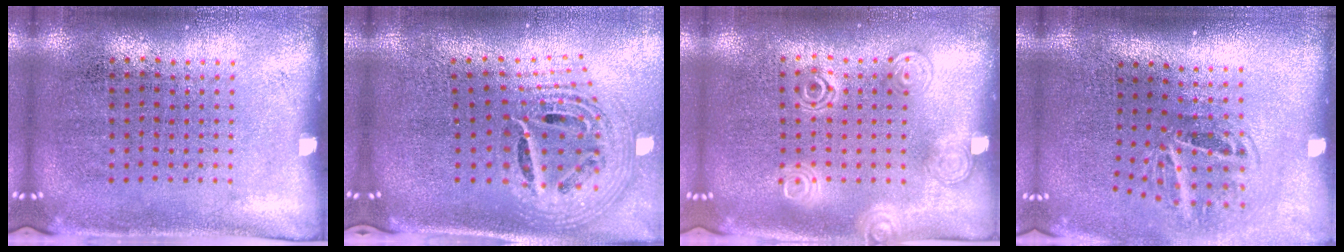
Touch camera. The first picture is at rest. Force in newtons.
{"total": 2.5, "press": 1.8, "slide": 1.8}
{"total": 1.2, "press": 1.2, "slide": 0.1}
{"total": 2.0, "press": 1.3, "slide": 1.5}